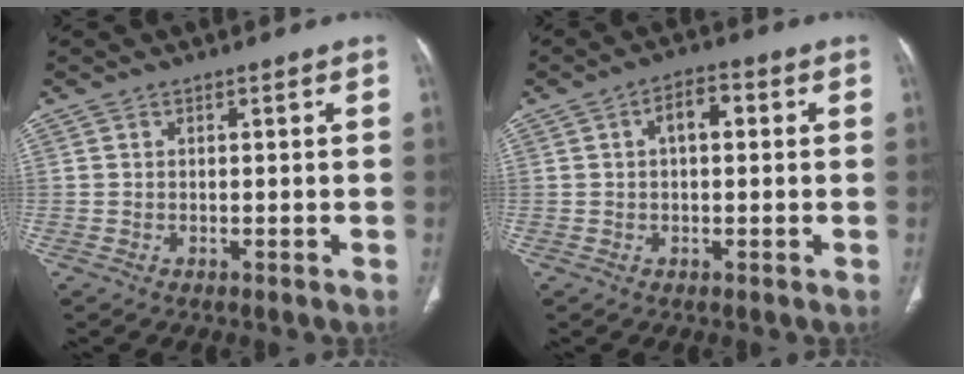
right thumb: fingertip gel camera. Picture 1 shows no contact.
{"total": 4.8, "force": [0.9, 2.6, 3.9], "torque": [-0.060, 0.017, 0.009]}